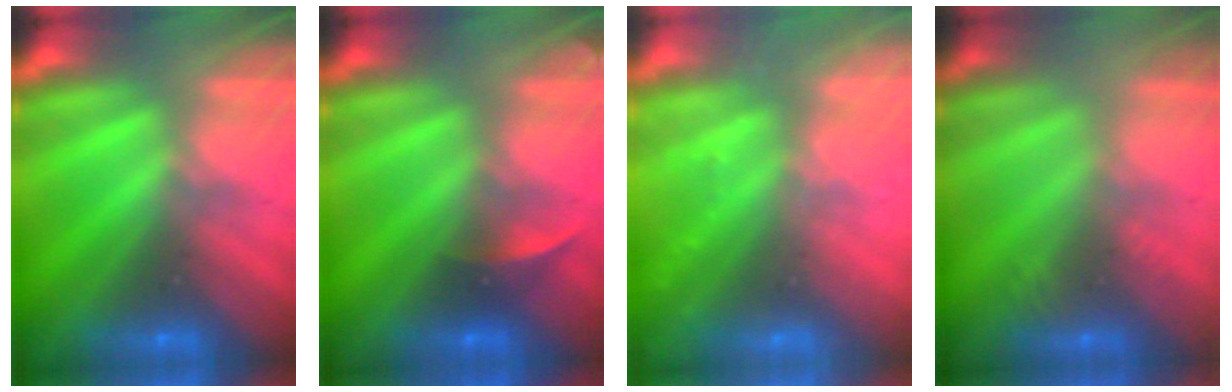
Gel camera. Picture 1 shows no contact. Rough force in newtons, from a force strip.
{"total": 2.2}
{"total": 2.2}
{"total": 2.4}